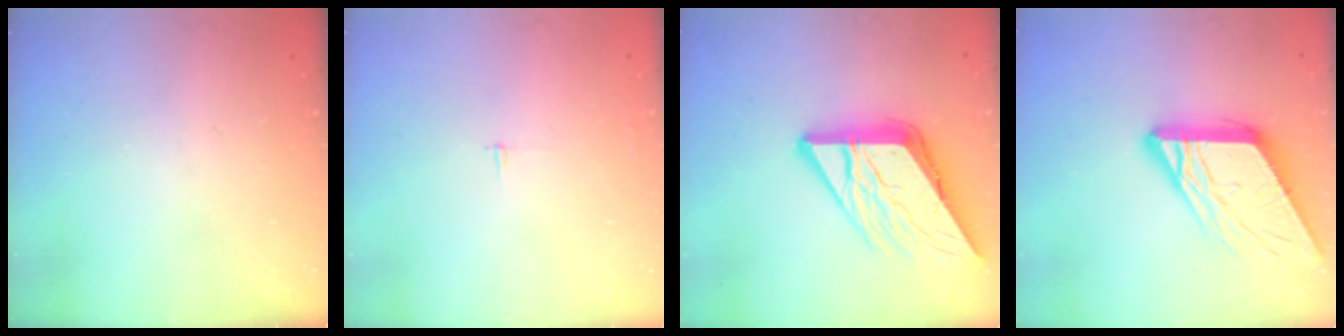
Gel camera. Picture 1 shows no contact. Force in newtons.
{"total": 2.3, "press": 2.3, "slide": 0.2}
{"total": 16.6, "press": 16.5, "slide": 1.7}
{"total": 14.0, "press": 13.9, "slide": 1.4}